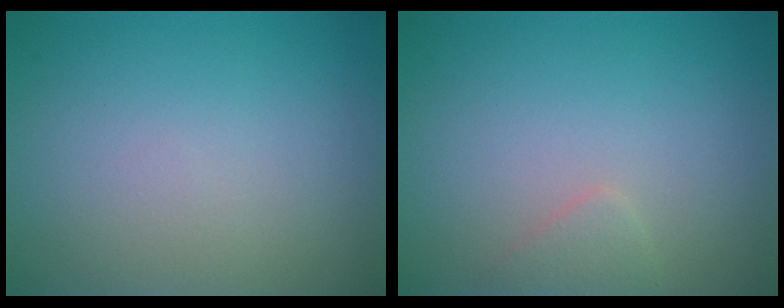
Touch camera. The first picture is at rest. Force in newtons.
{"total": 1.2, "press": 1.1, "slide": 0.1}